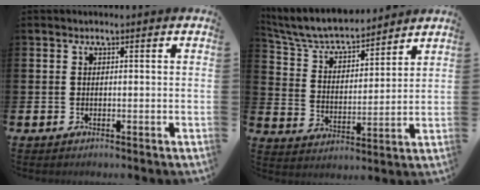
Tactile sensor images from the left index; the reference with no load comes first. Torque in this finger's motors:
{"motor_torque": [1.10, -1.04, 0.22, 0.17]}